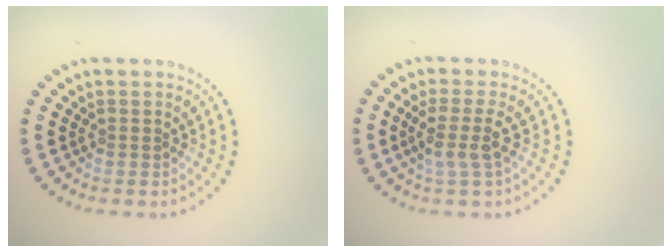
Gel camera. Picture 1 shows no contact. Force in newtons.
{"total": 2.4, "press": 2.0, "slide": 1.4}